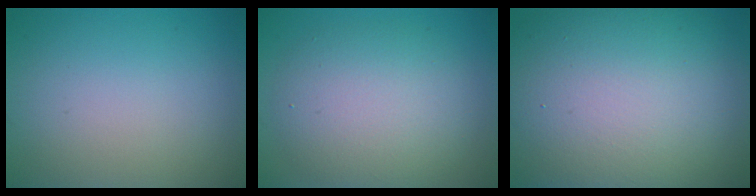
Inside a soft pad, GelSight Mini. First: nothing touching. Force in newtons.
{"total": 6.1, "press": 6.1, "slide": 0.3}
{"total": 17.8, "press": 17.8, "slide": 0.6}